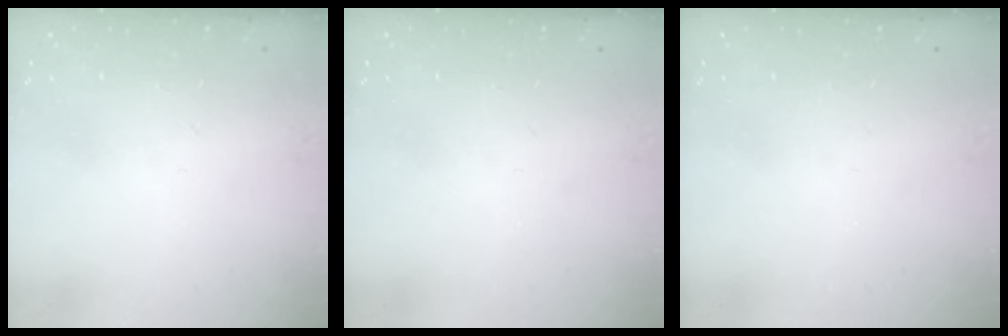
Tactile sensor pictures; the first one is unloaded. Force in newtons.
{"total": 0.0}
{"total": 0.0}